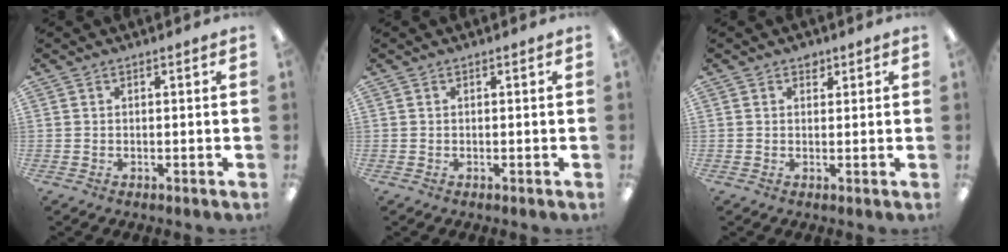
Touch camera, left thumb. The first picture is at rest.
{"total": 0.0}
{"total": 2.0, "force": [1.5, 1.3, 0.5], "torque": [0.006, -0.005, 0.024]}